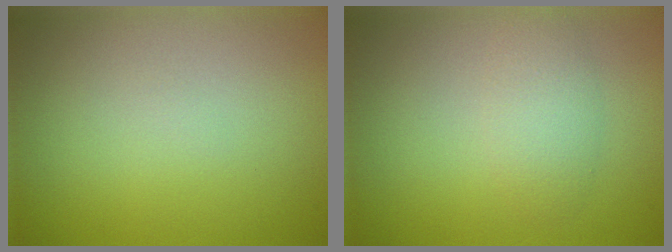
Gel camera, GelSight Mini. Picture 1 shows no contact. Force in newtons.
{"total": 2.1, "press": 2.1, "slide": 0.1}